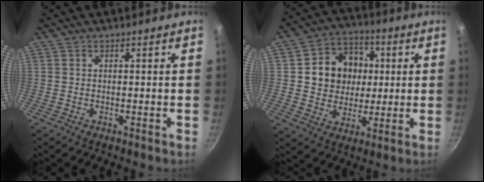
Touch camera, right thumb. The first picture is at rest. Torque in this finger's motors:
{"motor_torque": [-0.70, 1.09, 0.01, -0.27, 0.19]}